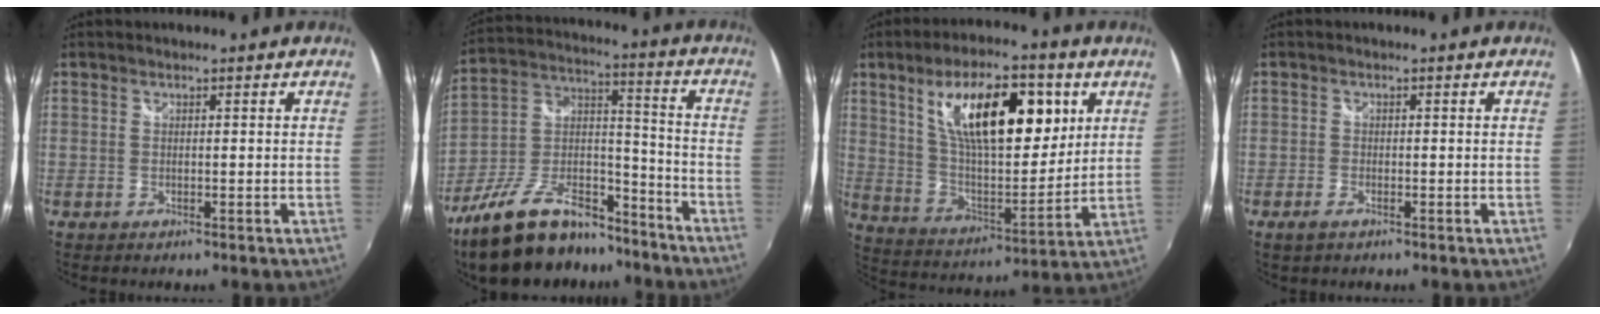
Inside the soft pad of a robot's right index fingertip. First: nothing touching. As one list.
[{"total": 22.8, "force": [-16.6, 10.1, 11.9], "torque": [-0.232, 0.024, -0.265]}, {"total": 21.2, "force": [8.2, 8.9, 17.3], "torque": [-0.288, 0.008, 0.145]}, {"total": 2.1, "force": [-1.5, 0.9, 1.2], "torque": [-0.030, -0.004, -0.029]}]